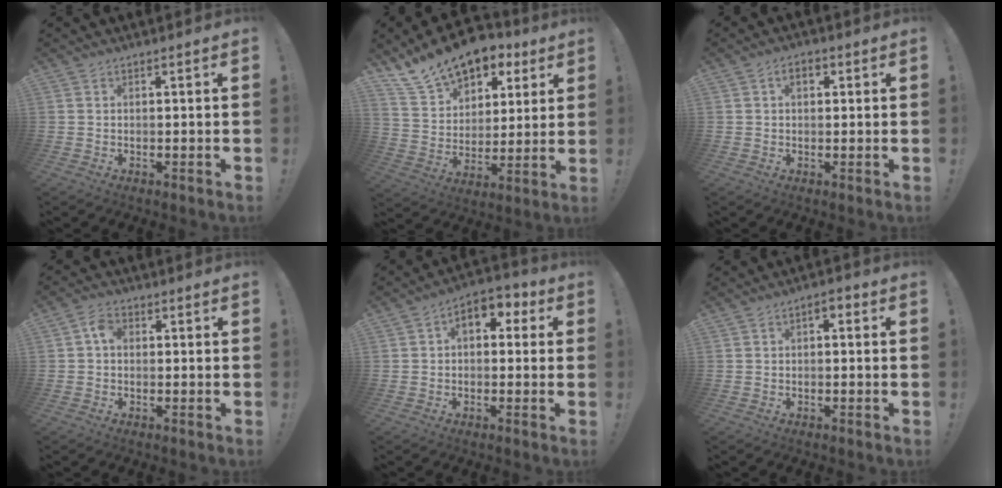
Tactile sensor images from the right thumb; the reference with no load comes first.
{"total": 15.9, "force": [11.8, 8.9, 5.8], "torque": [-0.105, -0.082, 0.223]}
{"total": 3.4, "force": [0.8, 2.2, 2.5], "torque": [-0.040, 0.007, 0.012]}
{"total": 4.3, "force": [0.4, 3.1, 3.0], "torque": [-0.043, 0.008, 0.007]}
{"total": 6.5, "force": [1.4, 4.5, 4.5], "torque": [-0.056, 0.004, 0.027]}
{"total": 2.3, "force": [-0.8, 1.4, 1.6], "torque": [-0.024, 0.011, -0.017]}